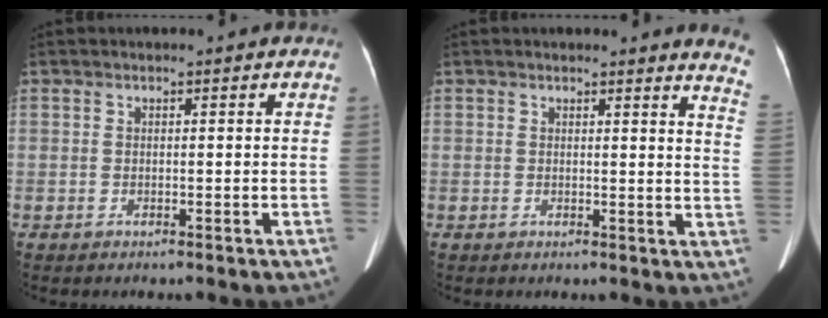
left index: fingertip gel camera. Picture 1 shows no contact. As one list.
[{"total": 6.8, "force": [6.4, -0.4, 2.0], "torque": [-0.016, -0.060, 0.037]}]